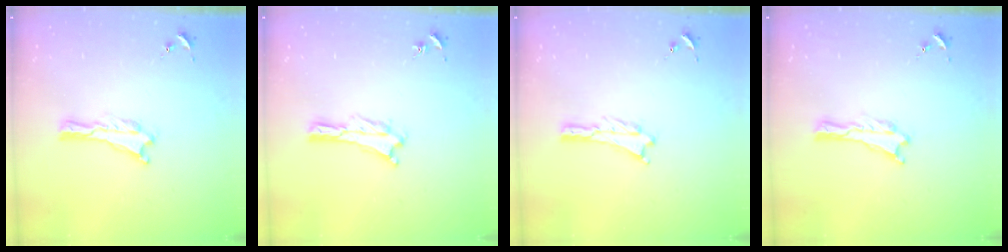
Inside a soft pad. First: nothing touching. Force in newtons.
{"total": 0.0}
{"total": 0.9, "press": 0.9, "slide": 0.2}
{"total": 0.0}